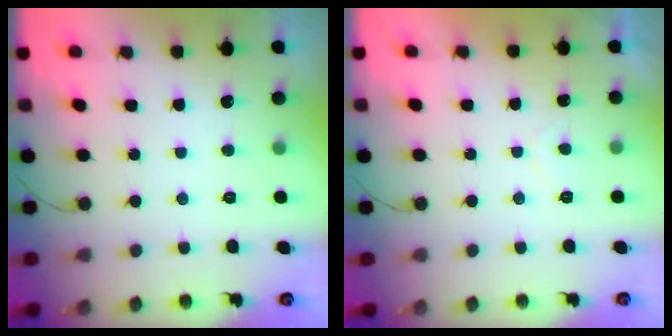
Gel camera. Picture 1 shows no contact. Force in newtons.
{"total": 0.9, "press": 0.7, "slide": 0.5}